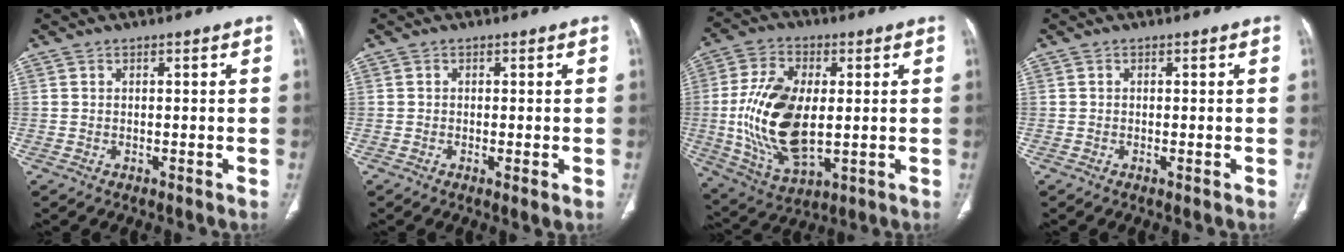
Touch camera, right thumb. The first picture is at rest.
{"total": 1.7, "force": [-0.4, 0.3, 1.6], "torque": [-0.038, -0.008, -0.009]}
{"total": 18.0, "force": [0.1, 9.7, 15.2], "torque": [-0.300, -0.009, 0.012]}
{"total": 0.7, "force": [-0.2, 0.2, 0.6], "torque": [-0.013, -0.002, -0.004]}